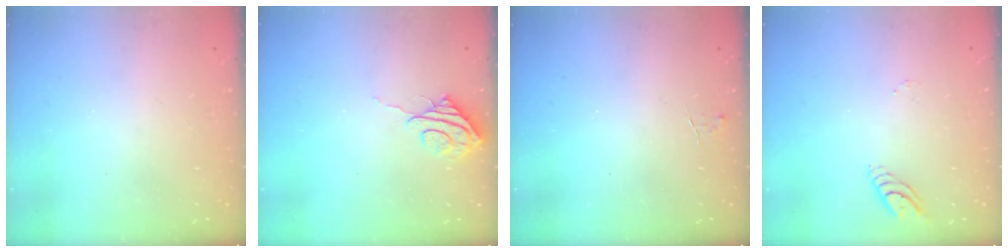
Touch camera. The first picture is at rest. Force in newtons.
{"total": 7.3, "press": 7.3, "slide": 0.3}
{"total": 3.8, "press": 3.8, "slide": 0.4}
{"total": 4.2, "press": 4.2, "slide": 0.3}